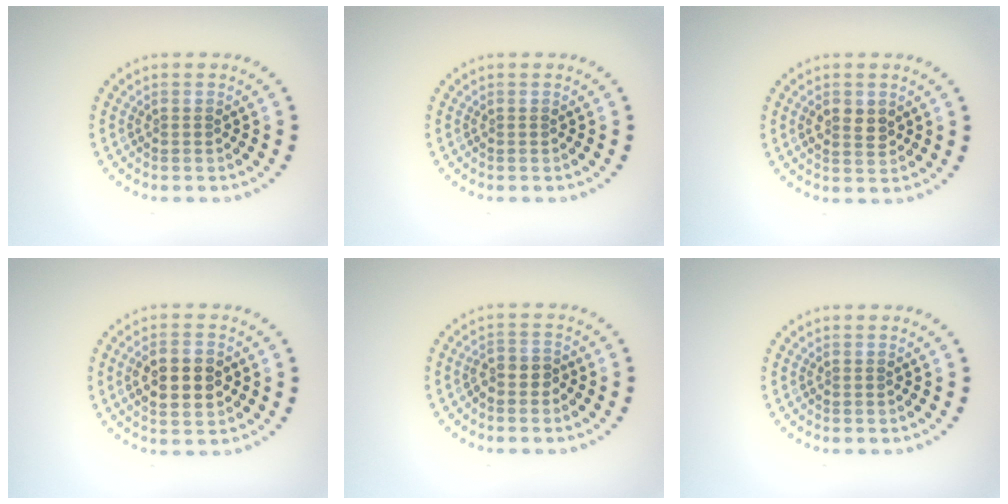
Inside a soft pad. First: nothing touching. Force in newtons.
{"total": 0.0}
{"total": 2.1, "press": 2.1, "slide": 0.2}
{"total": 4.4, "press": 4.4, "slide": 0.3}
{"total": 1.9, "press": 1.6, "slide": 0.9}
{"total": 0.0}